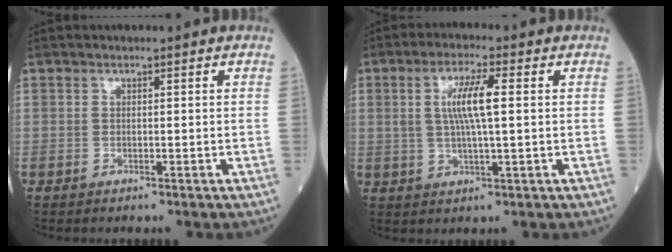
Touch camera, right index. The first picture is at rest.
{"total": 7.0, "force": [1.2, 0.7, 6.8], "torque": [-0.135, 0.005, 0.023]}